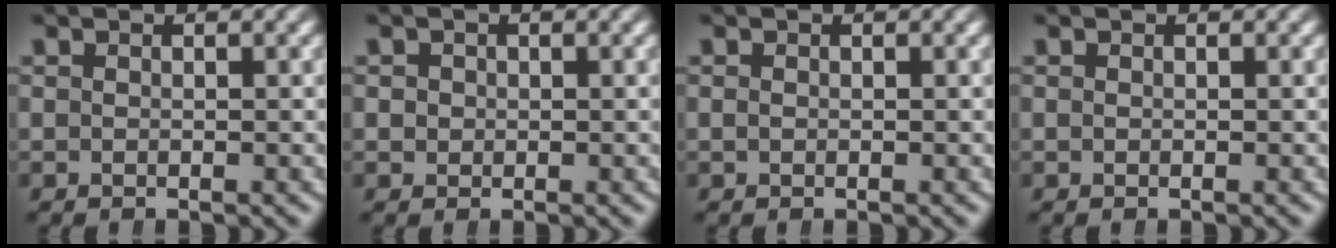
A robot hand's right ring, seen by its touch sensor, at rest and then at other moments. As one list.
[{"total": 1.3, "force": [0.1, 1.2, 0.5], "torque": [-0.012, -0.005, 0.008]}, {"total": 0.0}, {"total": 0.0}]